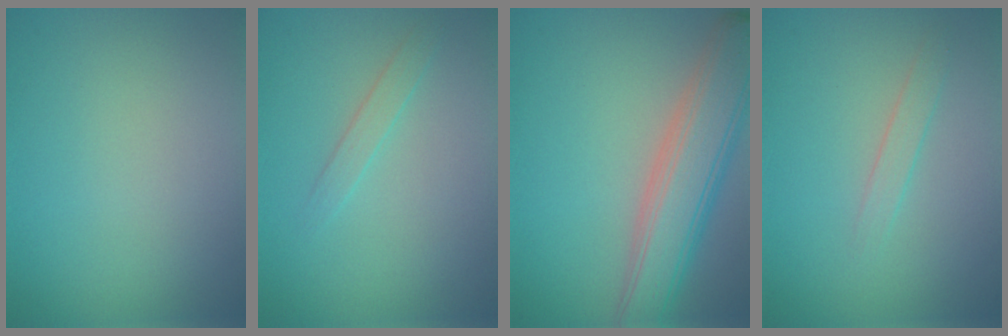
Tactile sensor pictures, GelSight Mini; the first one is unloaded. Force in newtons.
{"total": 1.2, "press": 1.2, "slide": 0.1}
{"total": 6.8, "press": 6.7, "slide": 0.5}
{"total": 1.1, "press": 1.1, "slide": 0.1}